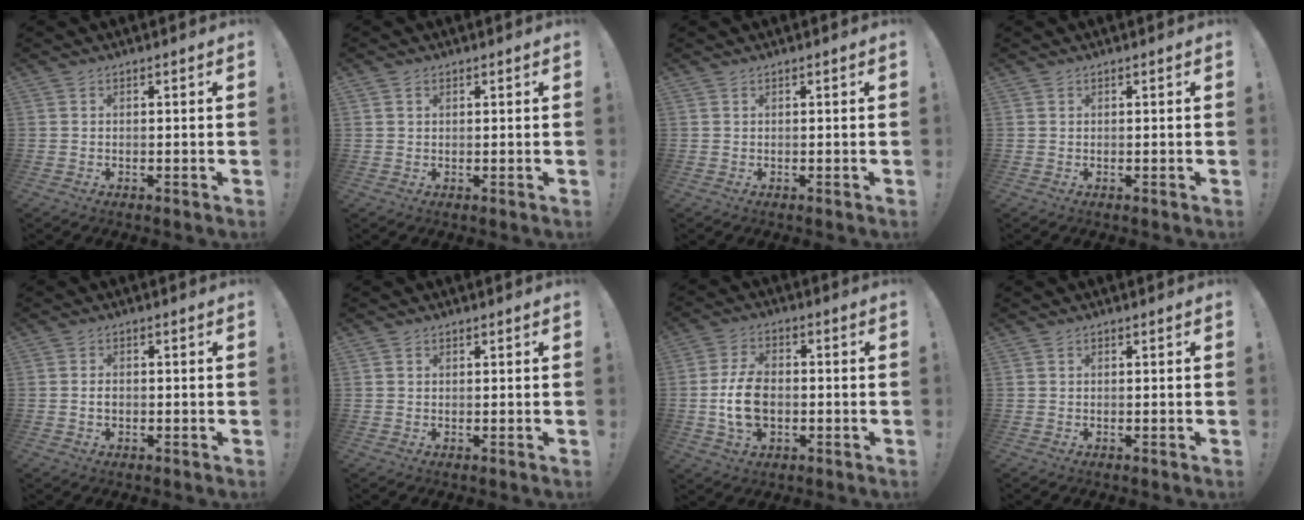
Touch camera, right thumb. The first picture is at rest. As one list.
[{"total": 1.0, "force": [0.5, 0.8, 0.3], "torque": [-0.002, 0.001, 0.009]}, {"total": 0.0}, {"total": 0.0}, {"total": 2.4, "force": [-0.5, 1.6, 1.7], "torque": [-0.026, 0.005, -0.009]}, {"total": 0.5, "force": [0.3, 0.4, 0.1], "torque": [-0.001, 0.000, 0.005]}, {"total": 11.6, "force": [-1.8, 7.7, 8.5], "torque": [-0.164, -0.001, -0.033]}, {"total": 0.0}]